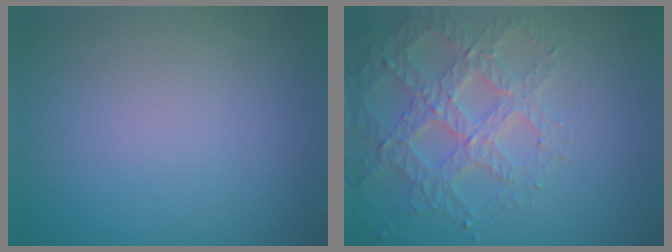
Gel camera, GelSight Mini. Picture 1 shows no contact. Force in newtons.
{"total": 4.3, "press": 4.1, "slide": 1.2}